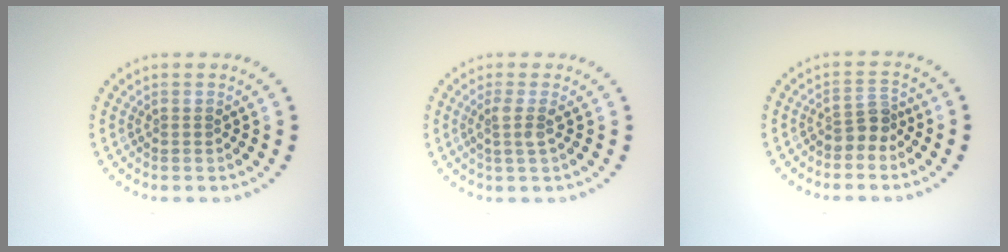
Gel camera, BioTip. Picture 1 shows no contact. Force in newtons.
{"total": 1.8, "press": 1.3, "slide": 1.2}
{"total": 2.2, "press": 1.7, "slide": 1.4}